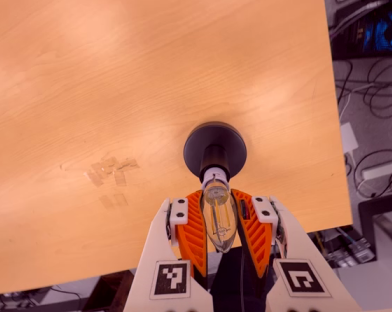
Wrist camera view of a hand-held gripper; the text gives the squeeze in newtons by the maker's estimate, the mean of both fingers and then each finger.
{"total": 21.3, "left": 19.9, "right": 22.7}